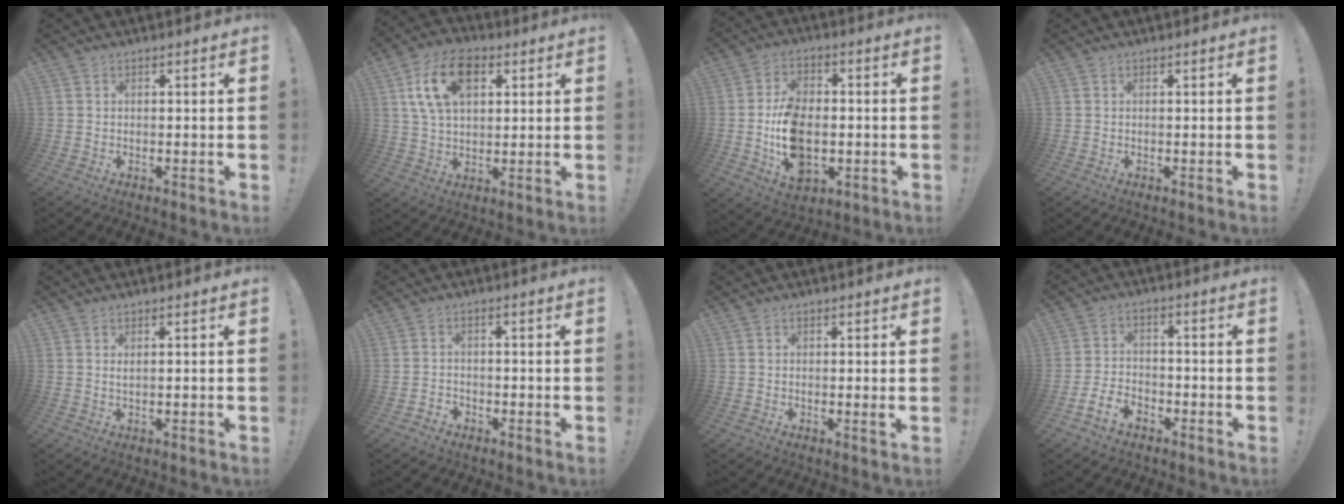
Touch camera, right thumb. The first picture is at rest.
{"total": 14.6, "force": [5.5, 9.0, 10.1], "torque": [-0.180, -0.003, 0.103]}
{"total": 14.7, "force": [-3.0, 10.1, 10.2], "torque": [-0.170, 0.008, -0.051]}
{"total": 0.0}
{"total": 0.9, "force": [0.2, -0.2, 0.9], "torque": [-0.015, -0.001, 0.003]}
{"total": 2.5, "force": [-2.0, 1.4, 0.4], "torque": [-0.002, 0.005, -0.038]}
{"total": 1.3, "force": [0.3, -0.1, 1.3], "torque": [-0.008, -0.008, 0.000]}
{"total": 7.0, "force": [-4.6, 4.2, 3.1], "torque": [-0.066, 0.020, -0.085]}